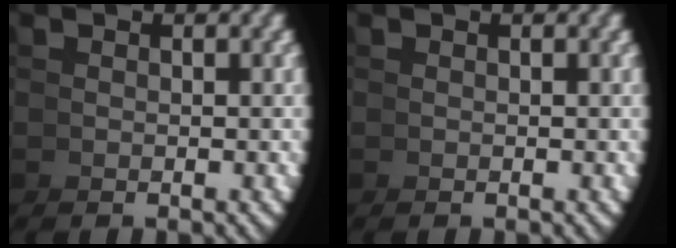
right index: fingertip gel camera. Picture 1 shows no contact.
{"total": 0.0}